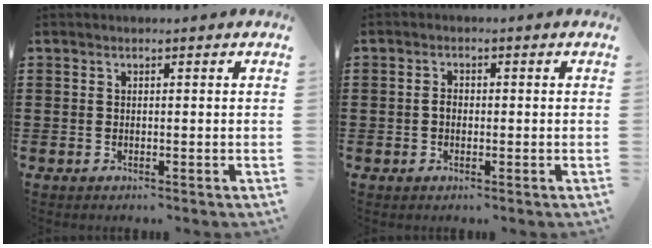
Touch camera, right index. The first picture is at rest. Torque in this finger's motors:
{"motor_torque": [0.50, -0.15, 0.18, 0.00]}